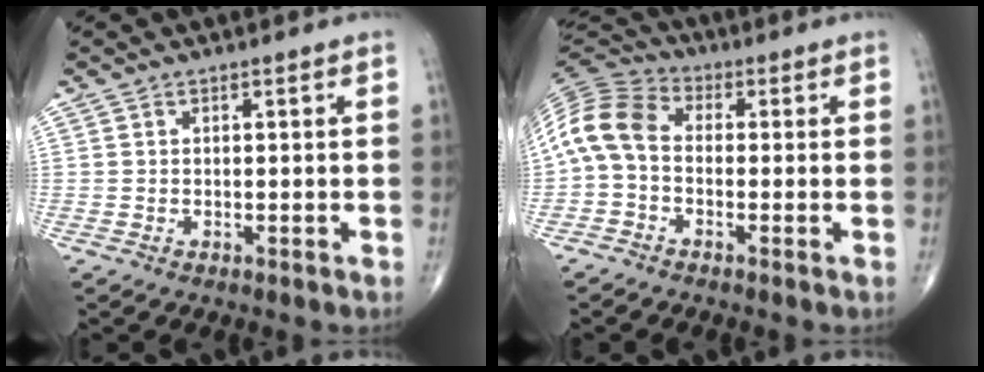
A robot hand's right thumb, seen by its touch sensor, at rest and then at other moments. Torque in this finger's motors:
{"motor_torque": [-0.06, 0.47, 0.58, -0.56, 0.12]}